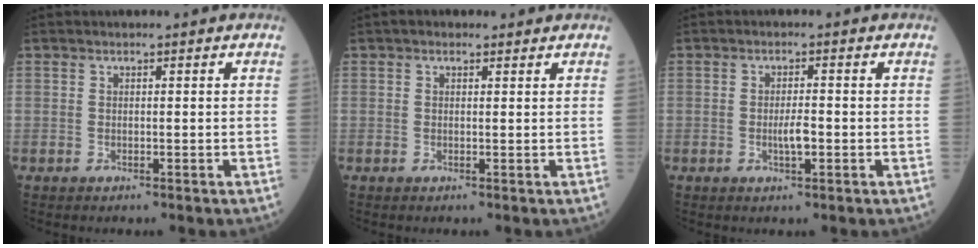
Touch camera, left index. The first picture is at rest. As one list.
[{"total": 1.4, "force": [1.1, 0.7, 0.6], "torque": [-0.016, 0.012, 0.014]}, {"total": 2.5, "force": [-0.6, 0.5, 2.4], "torque": [-0.047, 0.000, -0.008]}]